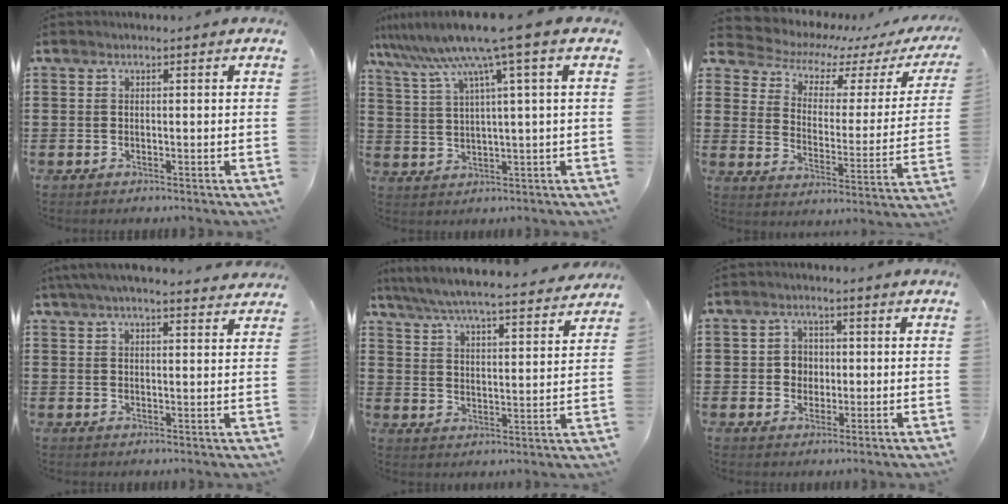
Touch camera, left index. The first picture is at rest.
{"total": 9.5, "force": [6.0, -1.0, 7.3], "torque": [-0.167, -0.029, 0.096]}
{"total": 4.3, "force": [3.6, 1.9, 1.5], "torque": [-0.057, -0.032, 0.056]}
{"total": 4.6, "force": [4.0, 0.4, 2.1], "torque": [-0.052, -0.005, 0.074]}
{"total": 6.3, "force": [5.9, -0.2, 2.1], "torque": [-0.066, -0.040, 0.100]}
{"total": 3.1, "force": [-0.1, 2.8, 1.2], "torque": [-0.026, 0.005, -0.008]}